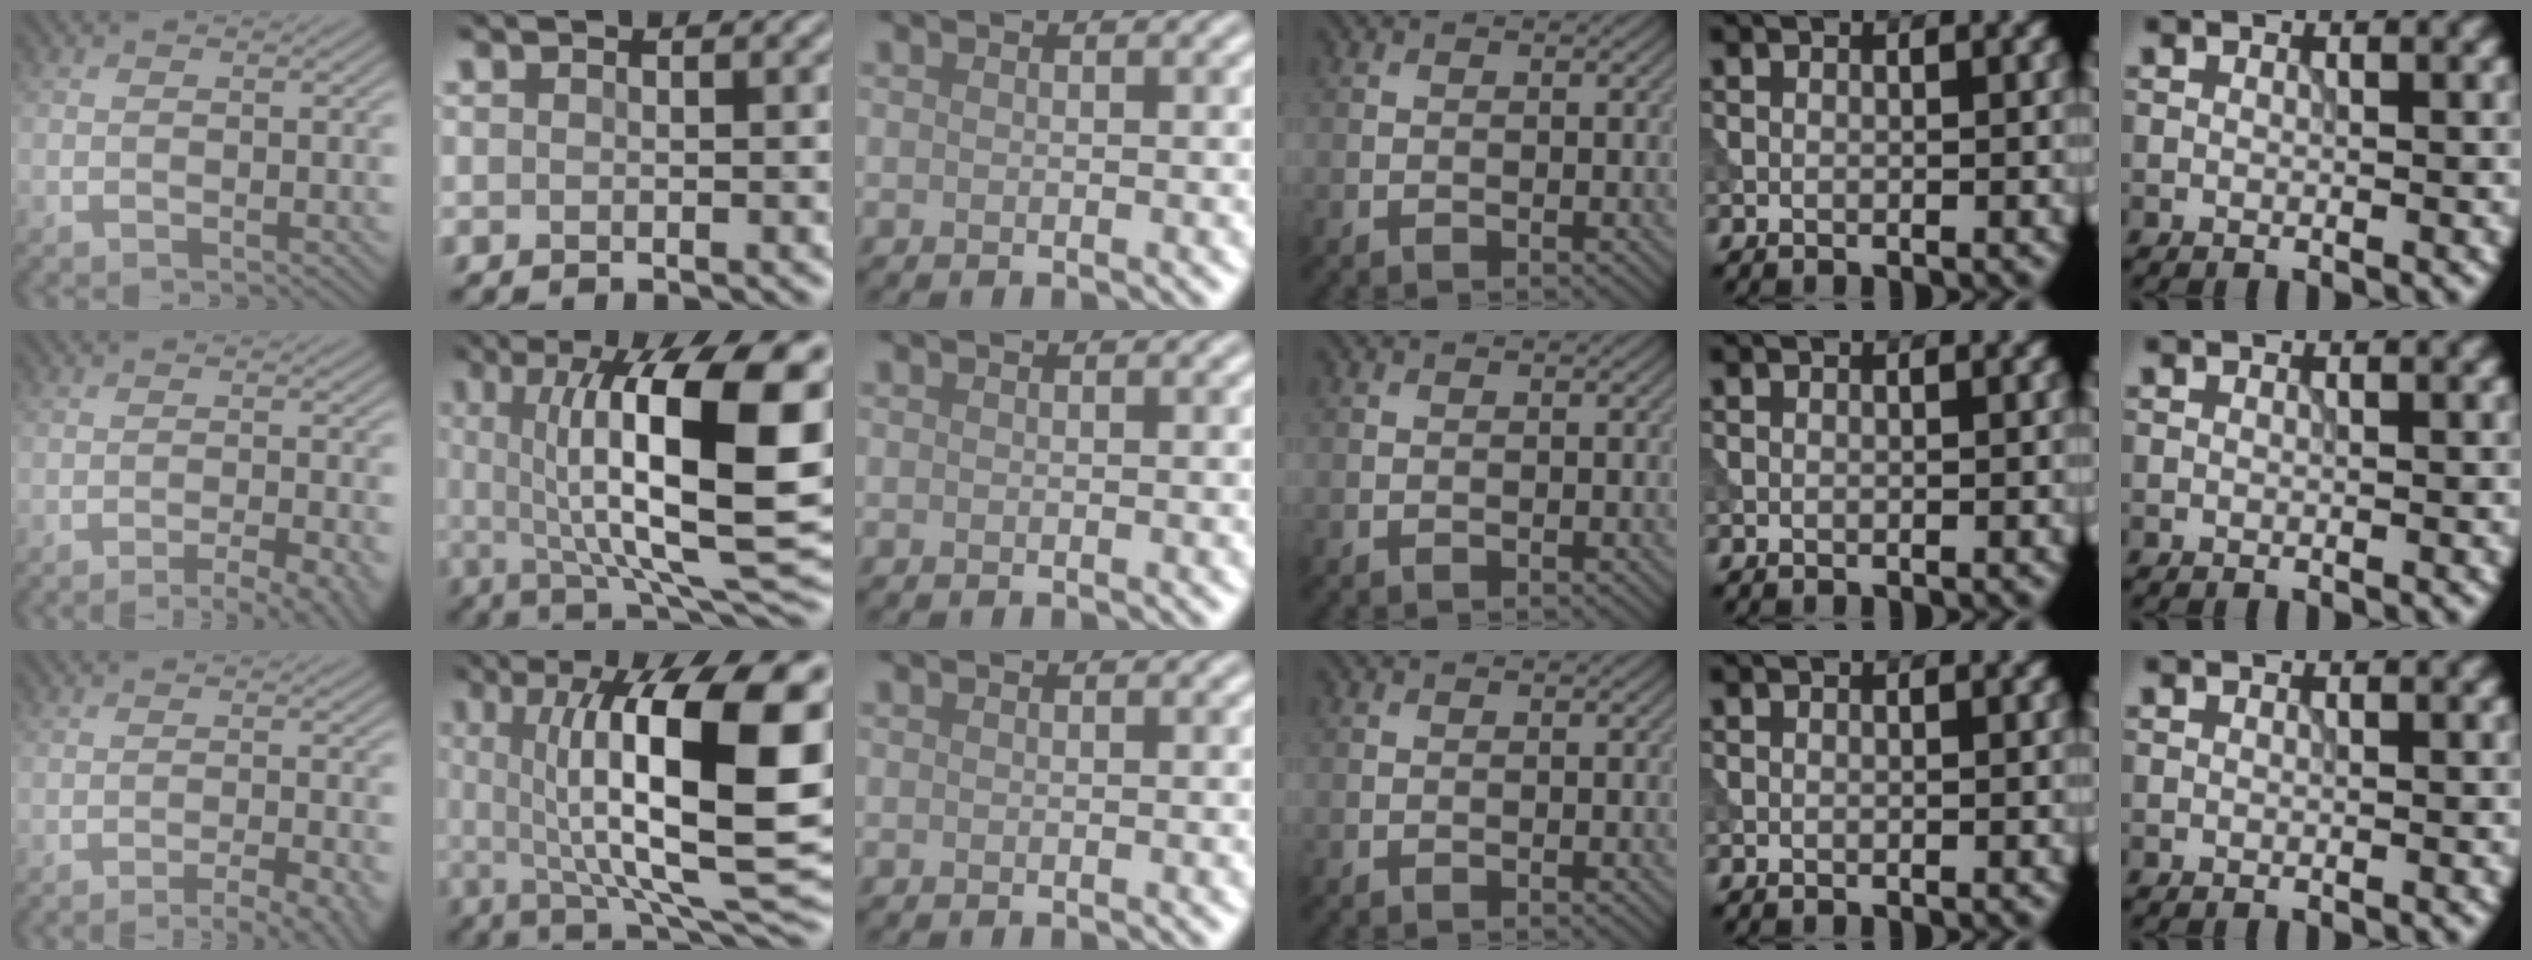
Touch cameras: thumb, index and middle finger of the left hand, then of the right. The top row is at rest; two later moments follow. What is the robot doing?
{"motion": "extract", "object": "tissue"}